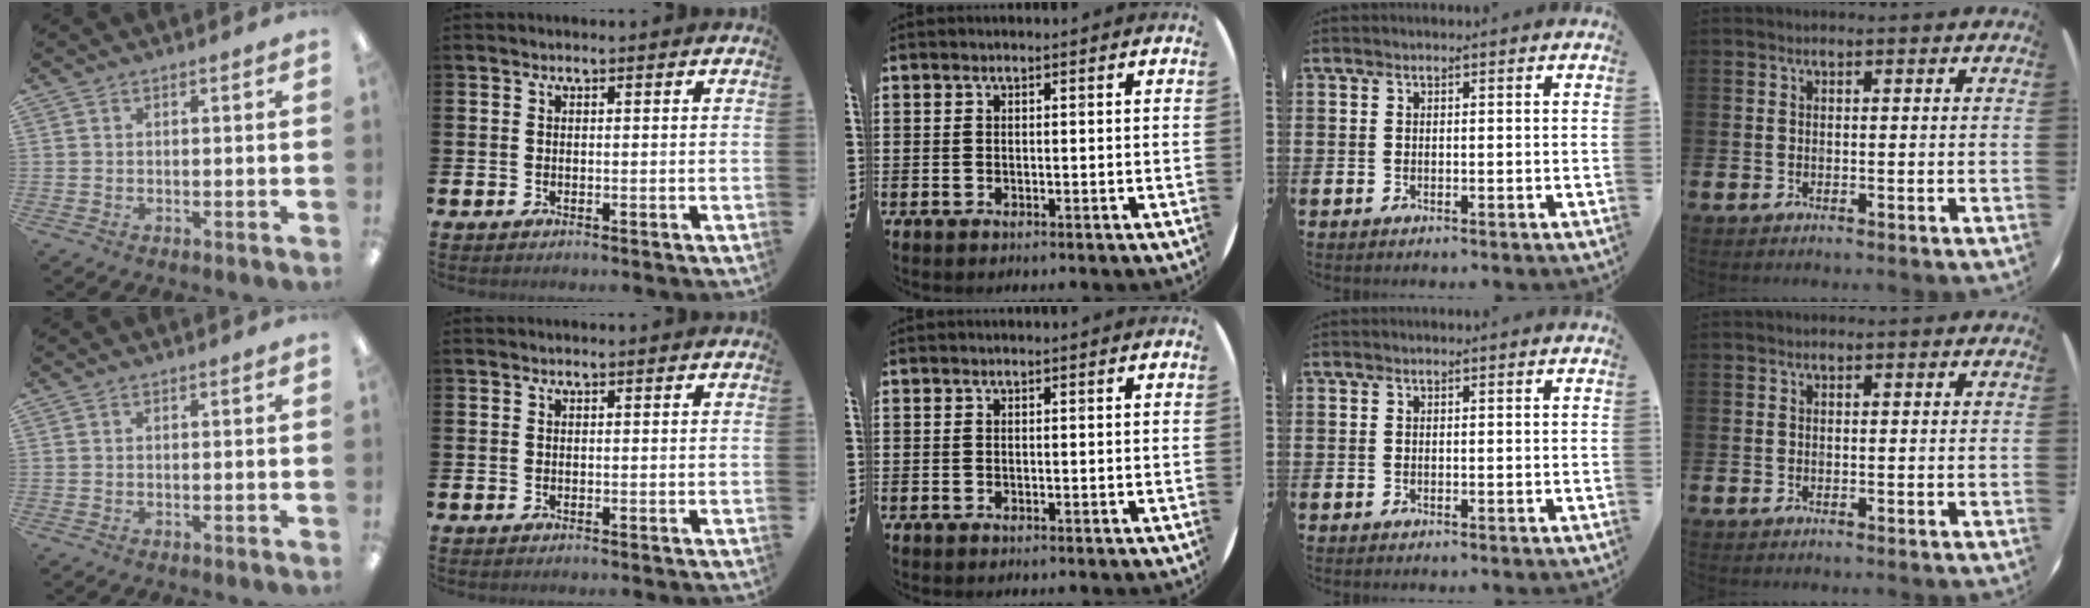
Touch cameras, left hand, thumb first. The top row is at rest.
{}